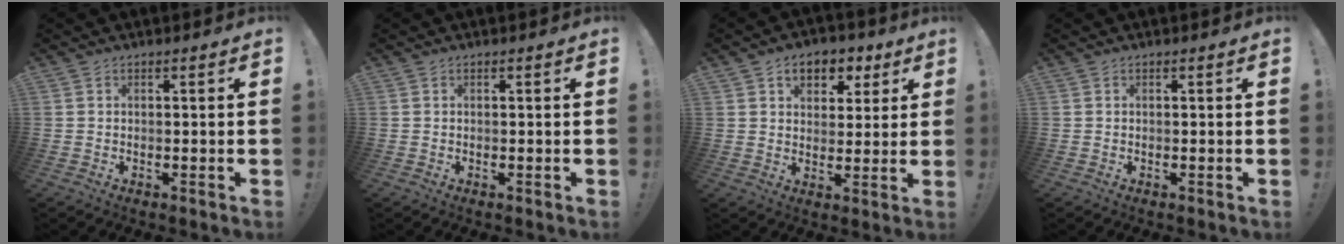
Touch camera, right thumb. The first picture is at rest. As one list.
[{"total": 0.0}, {"total": 8.3, "force": [3.9, 6.2, 3.9], "torque": [-0.046, -0.016, 0.072]}, {"total": 0.0}]